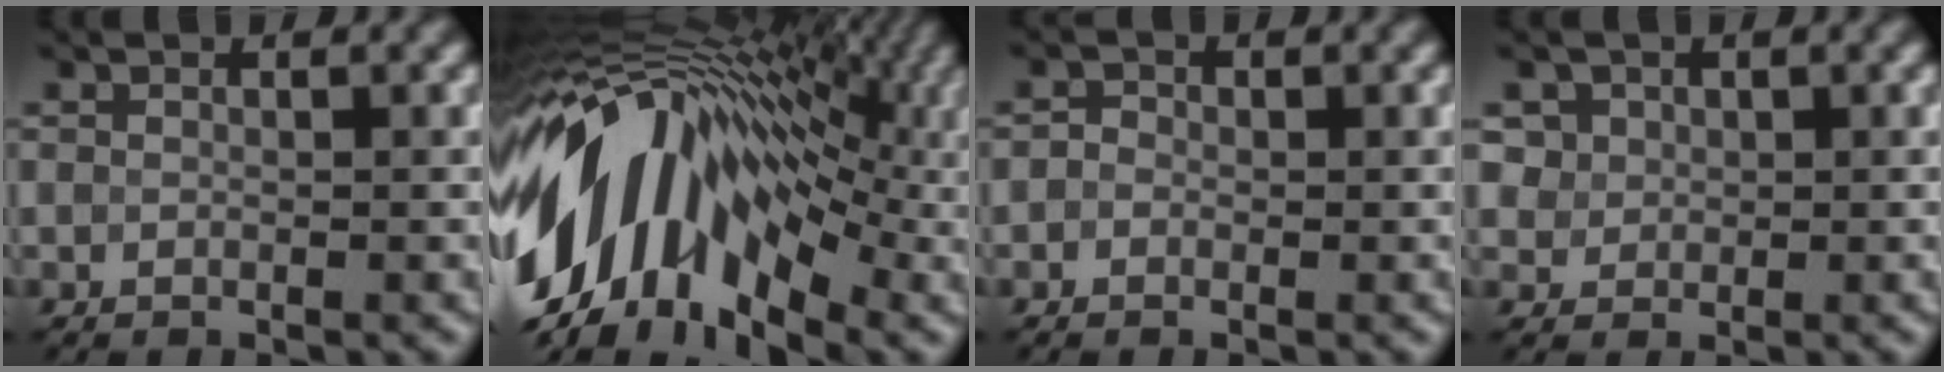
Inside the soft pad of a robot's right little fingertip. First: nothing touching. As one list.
[{"total": 15.1, "force": [-1.2, 9.7, 11.6], "torque": [-0.205, 0.030, -0.036]}, {"total": 1.0, "force": [-0.2, 0.9, 0.4], "torque": [-0.003, -0.001, -0.015]}, {"total": 3.5, "force": [1.7, 2.8, 1.2], "torque": [-0.031, 0.000, 0.036]}]